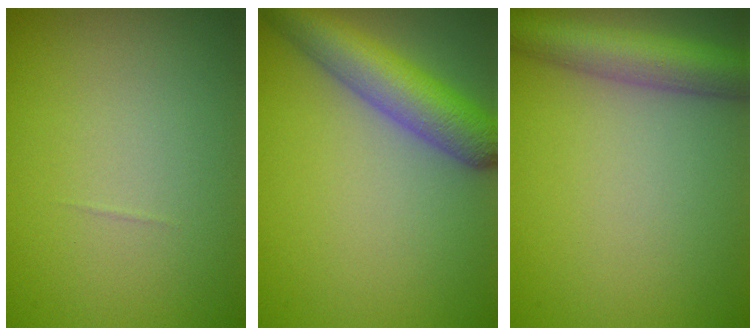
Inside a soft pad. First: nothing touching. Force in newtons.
{"total": 6.2, "press": 6.2, "slide": 0.3}
{"total": 5.4, "press": 5.4, "slide": 0.3}